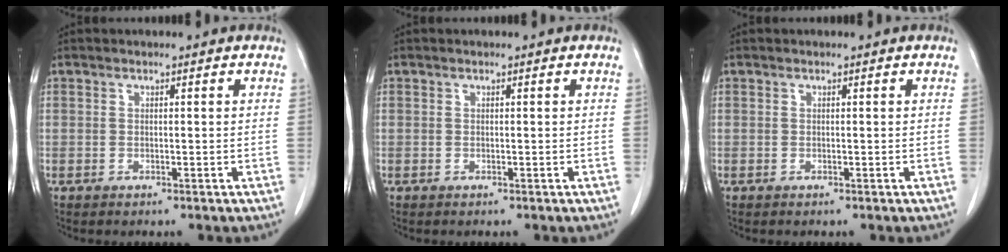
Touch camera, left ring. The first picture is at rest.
{"total": 0.0}
{"total": 0.0}